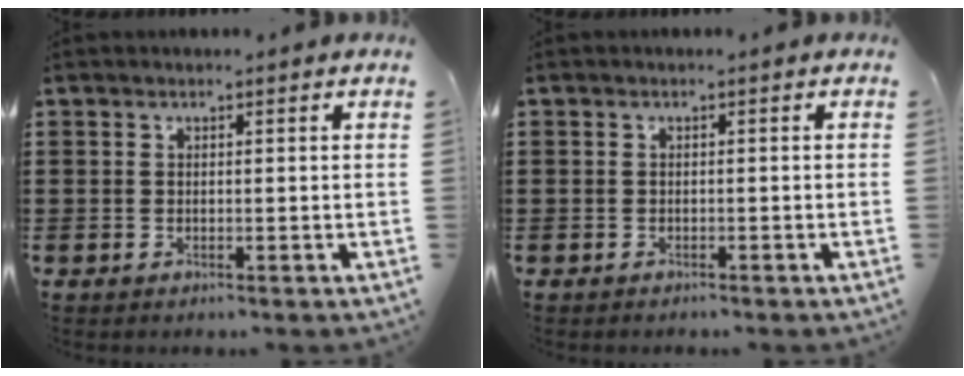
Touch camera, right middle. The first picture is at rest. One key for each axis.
{"total": 0.6, "fx": -0.5, "fy": 0.2, "fz": -0.1, "tx": 0.002, "ty": 0.003, "tz": -0.013}